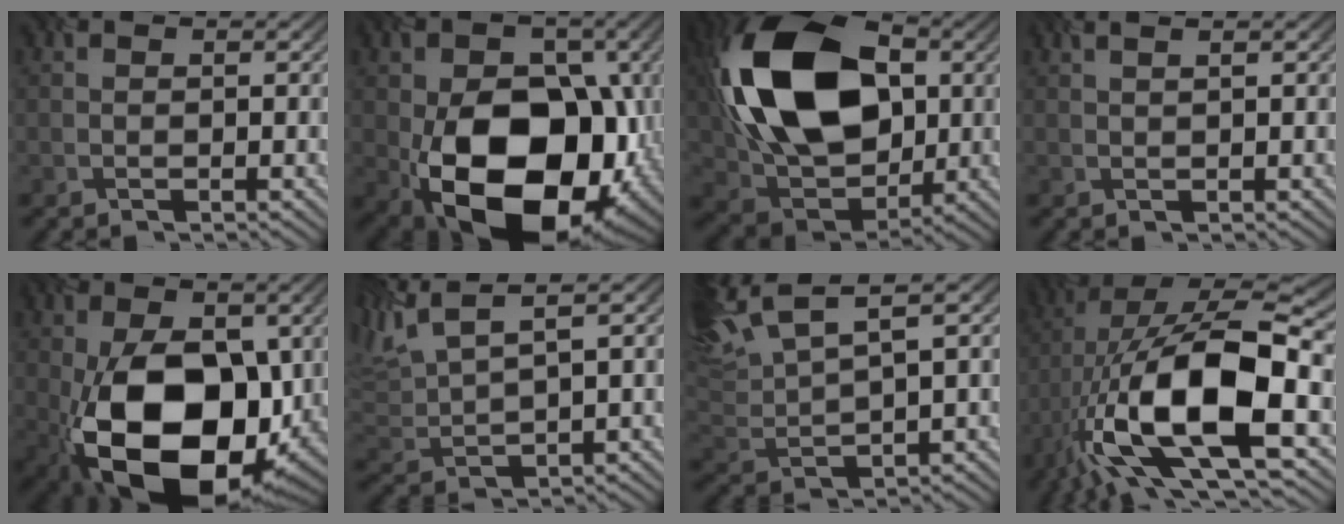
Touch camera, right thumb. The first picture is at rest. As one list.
[{"total": 18.3, "force": [-4.6, 12.3, 12.8], "torque": [-0.183, -0.035, -0.065]}, {"total": 18.3, "force": [3.2, 12.4, 13.1], "torque": [-0.289, 0.010, 0.057]}, {"total": 1.3, "force": [0.7, 0.3, 1.0], "torque": [-0.011, 0.004, 0.008]}, {"total": 17.8, "force": [-3.2, 11.1, 13.6], "torque": [-0.248, -0.030, -0.045]}, {"total": 8.0, "force": [5.2, 2.4, 5.6], "torque": [-0.148, 0.022, 0.108]}, {"total": 10.1, "force": [6.5, 3.0, 7.1], "torque": [-0.168, 0.031, 0.127]}, {"total": 18.4, "force": [-4.1, 7.7, 16.1], "torque": [-0.311, -0.006, -0.064]}]